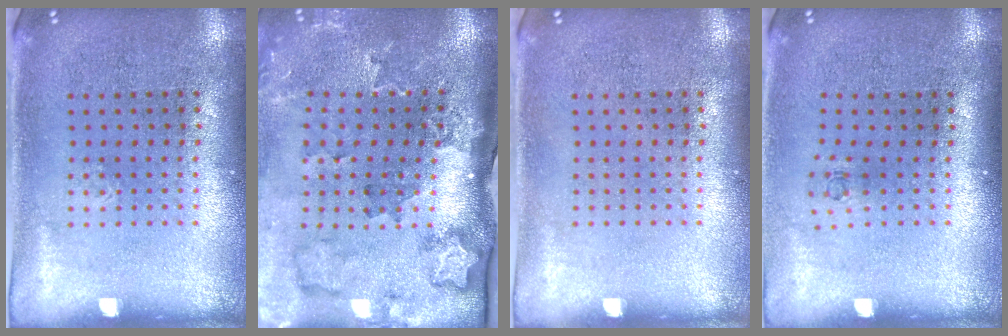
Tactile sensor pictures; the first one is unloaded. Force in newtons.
{"total": 2.2, "press": 2.0, "slide": 1.0}
{"total": 0.0}
{"total": 0.7, "press": 0.3, "slide": 0.6}